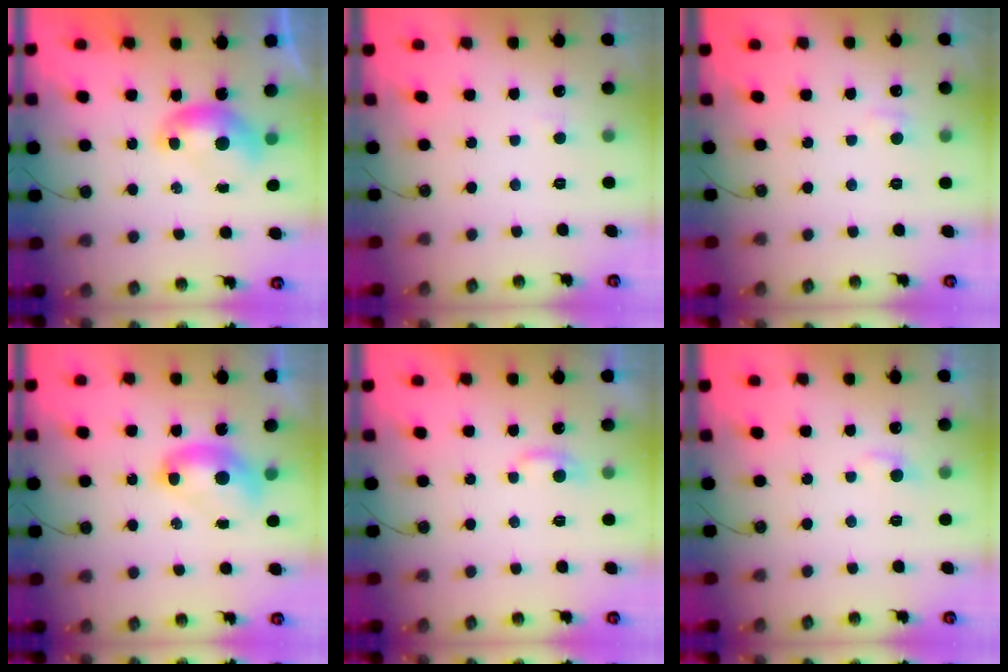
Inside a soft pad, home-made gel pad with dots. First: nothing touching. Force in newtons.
{"total": 2.3, "press": 2.3, "slide": 0.4}
{"total": 1.1, "press": 0.9, "slide": 0.6}
{"total": 2.5, "press": 2.5, "slide": 0.1}
{"total": 1.2, "press": 1.0, "slide": 0.7}
{"total": 2.1, "press": 2.1, "slide": 0.4}